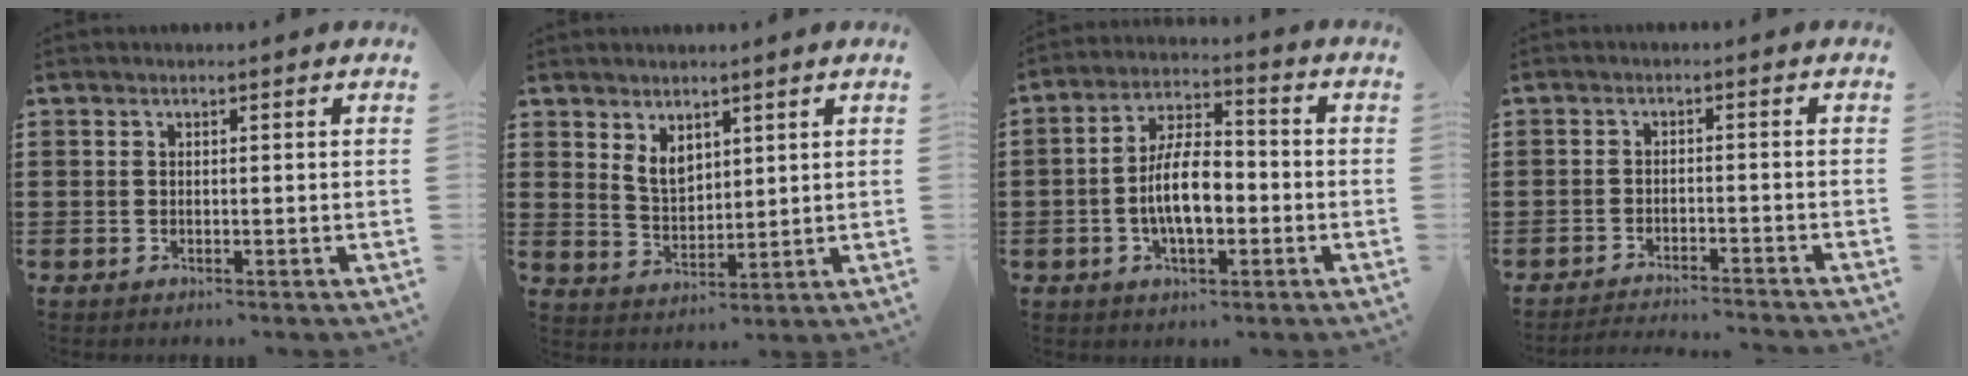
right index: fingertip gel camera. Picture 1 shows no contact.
{"total": 4.3, "force": [2.6, 2.7, 2.1], "torque": [-0.050, 0.007, 0.049]}
{"total": 9.0, "force": [-1.8, 3.9, 7.9], "torque": [-0.156, 0.004, -0.040]}
{"total": 2.6, "force": [-2.5, -0.3, 0.2], "torque": [-0.008, -0.001, -0.054]}